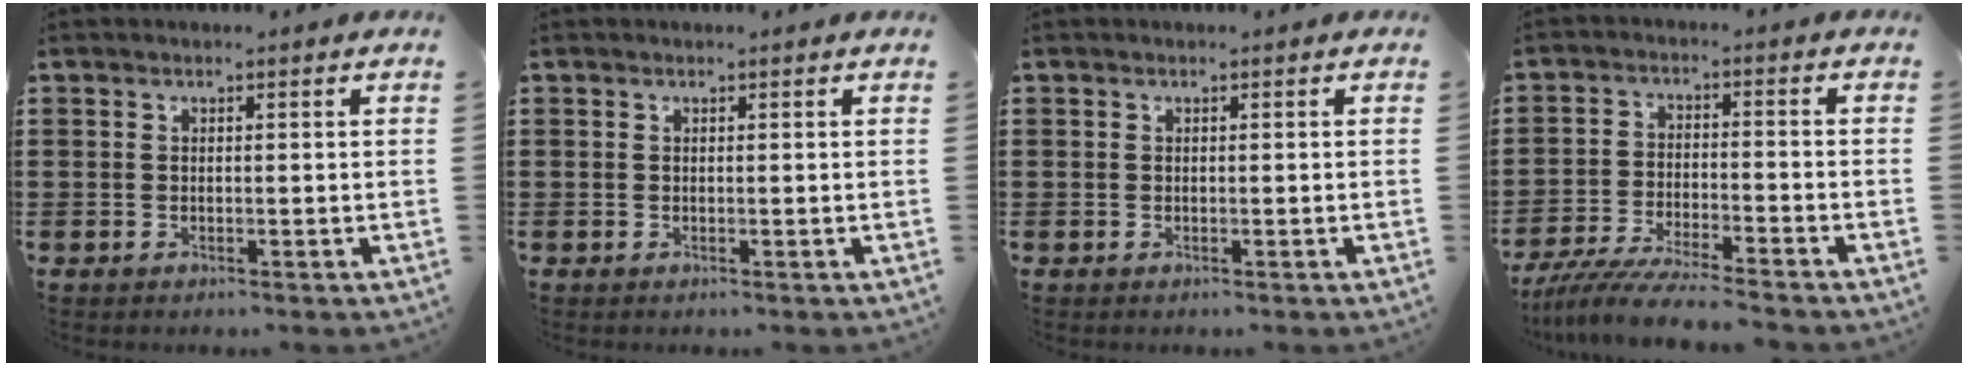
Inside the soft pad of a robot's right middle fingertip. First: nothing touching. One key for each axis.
{"total": 0.0}
{"total": 0.0}
{"total": 6.5, "fx": -6.2, "fy": -0.1, "fz": 2.1, "tx": -0.049, "ty": -0.012, "tz": -0.120}